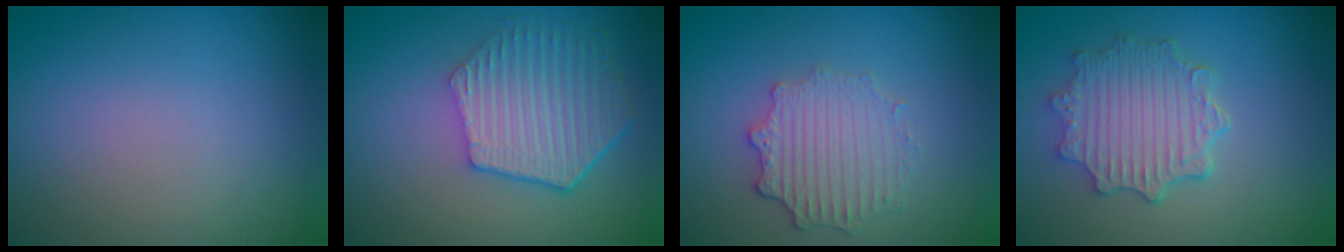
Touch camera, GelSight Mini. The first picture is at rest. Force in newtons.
{"total": 6.4, "press": 5.0, "slide": 4.0}
{"total": 3.7, "press": 3.0, "slide": 2.2}
{"total": 4.7, "press": 3.9, "slide": 2.6}